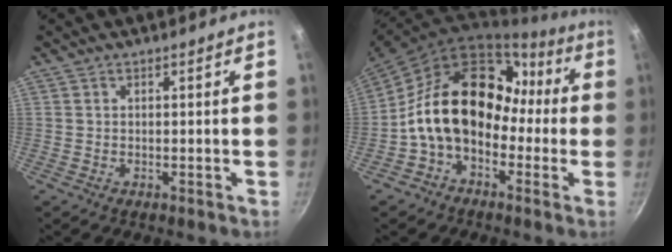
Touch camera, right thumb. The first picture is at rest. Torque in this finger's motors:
{"motor_torque": [0.54, 3.44, 2.04, -0.53, 0.30]}